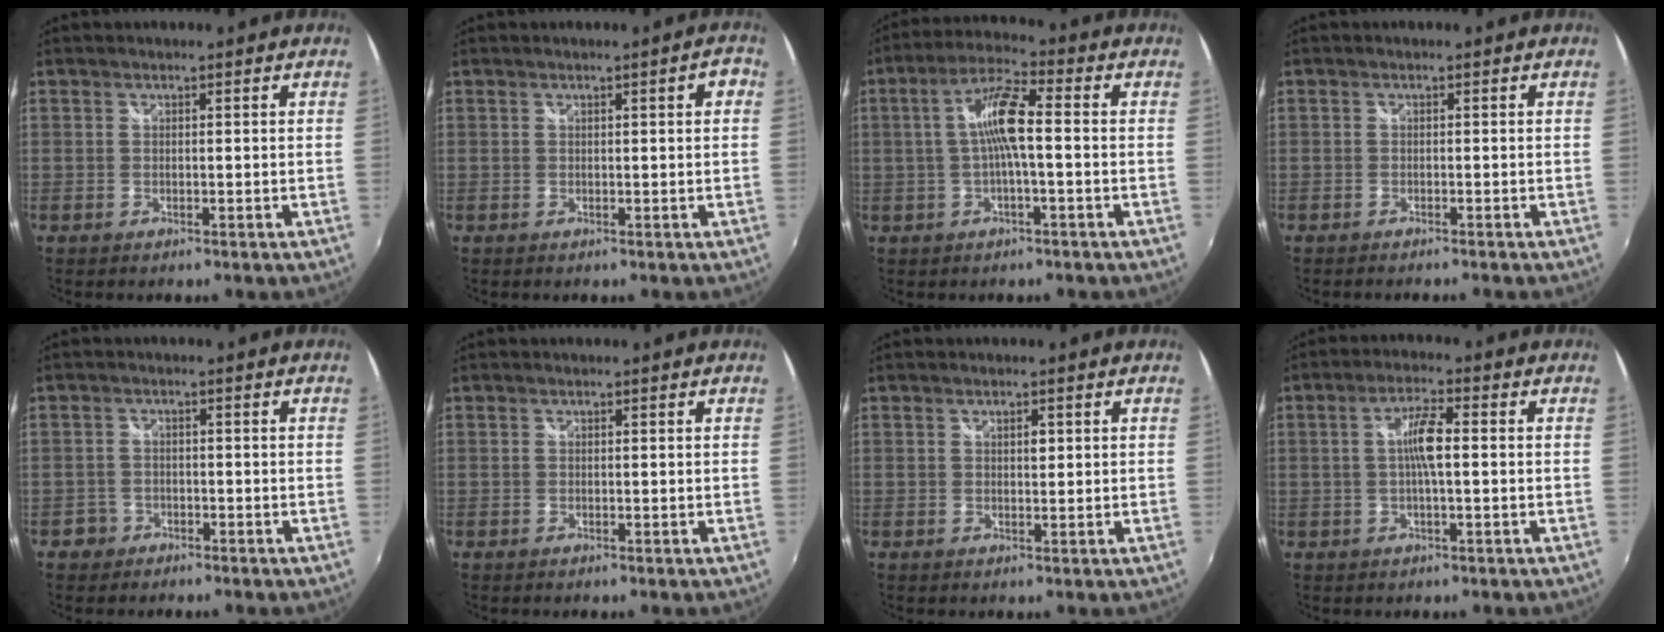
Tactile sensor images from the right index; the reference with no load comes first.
{"total": 2.3, "force": [0.7, 0.4, 2.2], "torque": [-0.029, 0.008, 0.010]}
{"total": 8.0, "force": [-0.3, 1.1, 7.9], "torque": [-0.160, 0.015, -0.006]}
{"total": 1.5, "force": [-1.4, 0.1, 0.4], "torque": [-0.013, -0.011, -0.027]}
{"total": 2.6, "force": [-1.6, 2.0, 0.0], "torque": [-0.007, 0.005, -0.029]}
{"total": 0.0}
{"total": 1.3, "force": [0.5, 0.7, 1.0], "torque": [-0.015, 0.002, 0.008]}
{"total": 5.3, "force": [0.0, 0.9, 5.2], "torque": [-0.096, 0.006, 0.002]}